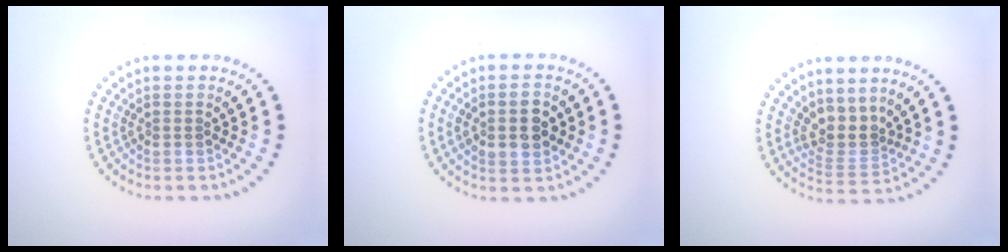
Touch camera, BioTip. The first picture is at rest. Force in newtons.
{"total": 3.9, "press": 3.9, "slide": 0.2}
{"total": 3.0, "press": 2.2, "slide": 2.0}